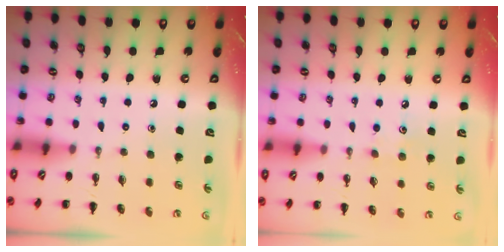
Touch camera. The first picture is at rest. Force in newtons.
{"total": 4.8, "press": 4.7, "slide": 1.3}